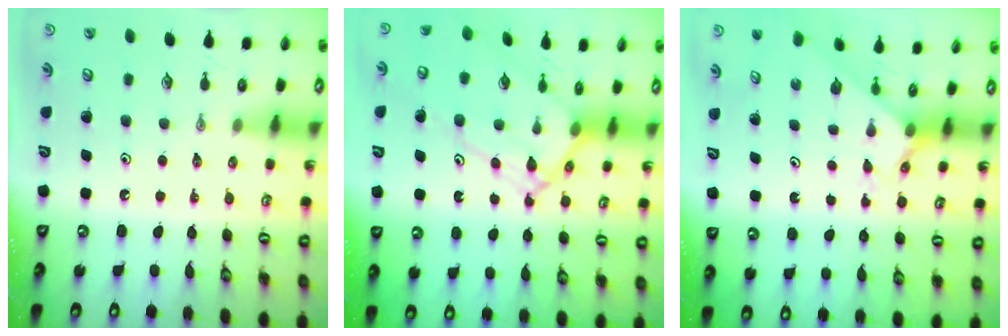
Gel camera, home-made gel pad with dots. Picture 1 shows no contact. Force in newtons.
{"total": 11.8, "press": 11.8, "slide": 1.0}
{"total": 2.1, "press": 2.1, "slide": 0.2}